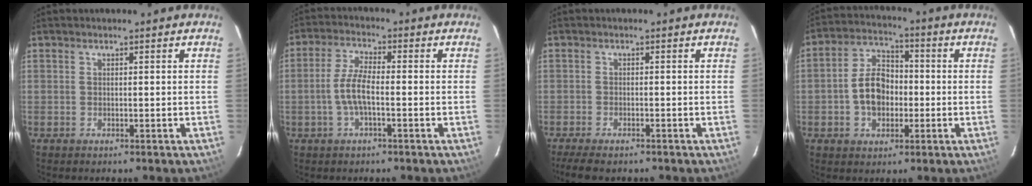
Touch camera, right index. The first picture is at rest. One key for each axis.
{"total": 5.7, "fx": -1.5, "fy": 1.5, "fz": 5.3, "tx": -0.112, "ty": 0.004, "tz": -0.029}
{"total": 6.1, "fx": -5.0, "fy": 1.7, "fz": 3.2, "tx": -0.082, "ty": -0.022, "tz": -0.086}
{"total": 11.8, "fx": -1.0, "fy": 7.8, "fz": 8.8, "tx": -0.168, "ty": 0.023, "tz": -0.010}